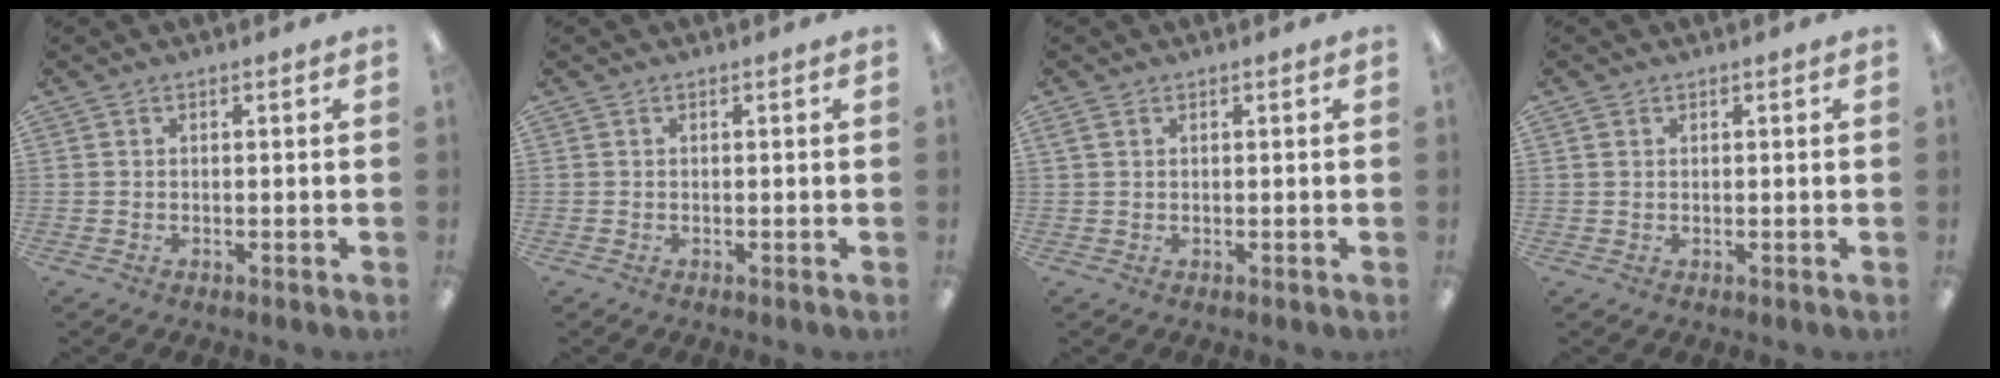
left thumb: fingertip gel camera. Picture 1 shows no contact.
{"total": 0.0}
{"total": 1.6, "force": [0.8, 1.0, 0.9], "torque": [-0.021, 0.003, 0.015]}
{"total": 1.1, "force": [0.5, 0.9, 0.4], "torque": [-0.010, 0.003, 0.010]}